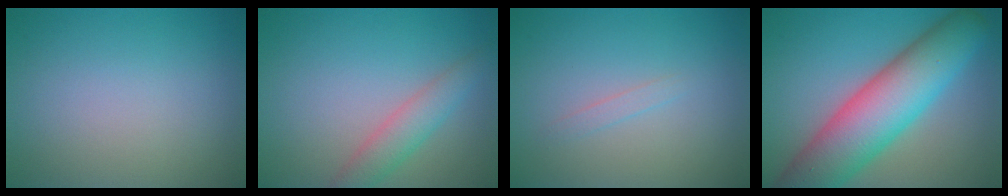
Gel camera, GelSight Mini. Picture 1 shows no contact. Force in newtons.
{"total": 2.9, "press": 2.9, "slide": 0.1}
{"total": 0.8, "press": 0.8, "slide": 0.0}
{"total": 11.0, "press": 11.0, "slide": 0.5}